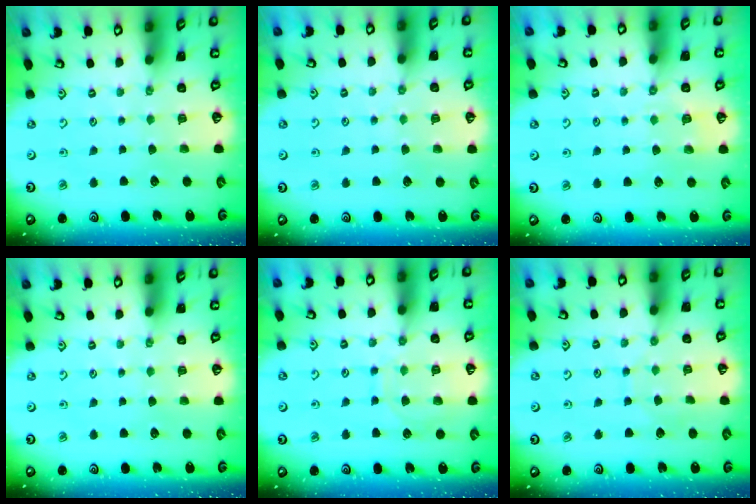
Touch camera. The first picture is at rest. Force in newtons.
{"total": 3.7, "press": 3.7, "slide": 0.5}
{"total": 3.4, "press": 3.2, "slide": 1.1}
{"total": 0.0}
{"total": 9.8, "press": 9.8, "slide": 0.9}
{"total": 3.8, "press": 3.8, "slide": 0.2}